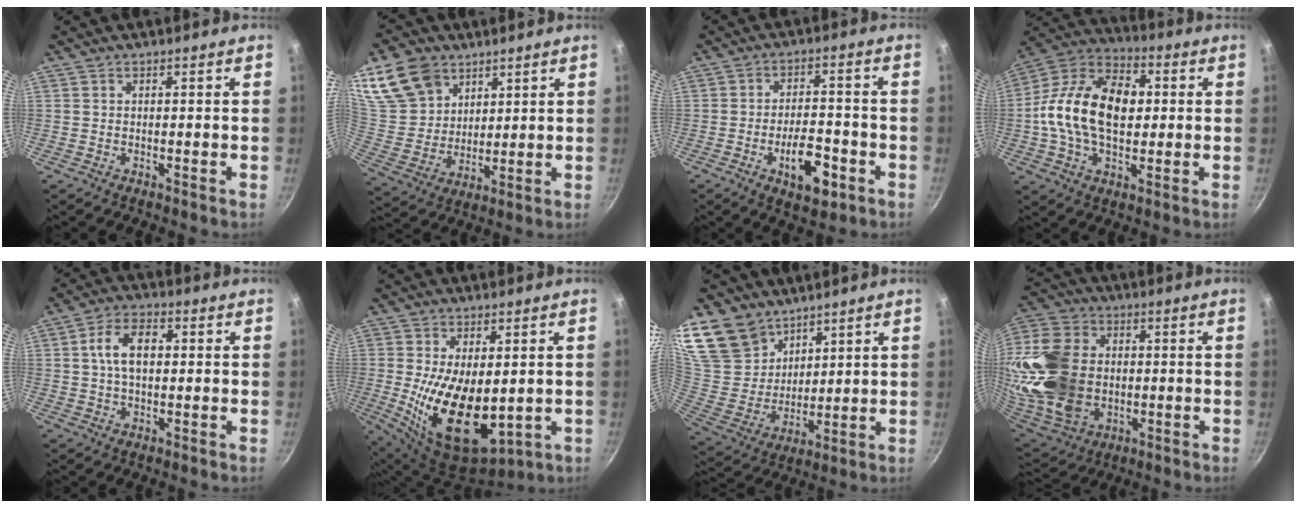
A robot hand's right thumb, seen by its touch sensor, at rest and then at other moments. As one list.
[{"total": 15.6, "force": [8.8, 11.0, 6.7], "torque": [-0.109, -0.029, 0.181]}, {"total": 9.7, "force": [-4.0, 4.5, 7.6], "torque": [-0.098, 0.022, -0.059]}, {"total": 19.6, "force": [0.9, 12.5, 15.1], "torque": [-0.243, 0.027, -0.006]}, {"total": 8.0, "force": [0.9, 4.9, 6.2], "torque": [-0.097, 0.018, 0.008]}, {"total": 16.2, "force": [-0.5, 8.9, 13.5], "torque": [-0.230, -0.030, 0.011]}, {"total": 18.1, "force": [12.5, 11.5, 6.2], "torque": [-0.109, -0.055, 0.259]}, {"total": 25.8, "force": [-0.2, 19.1, 17.4], "torque": [-0.373, 0.011, 0.006]}]